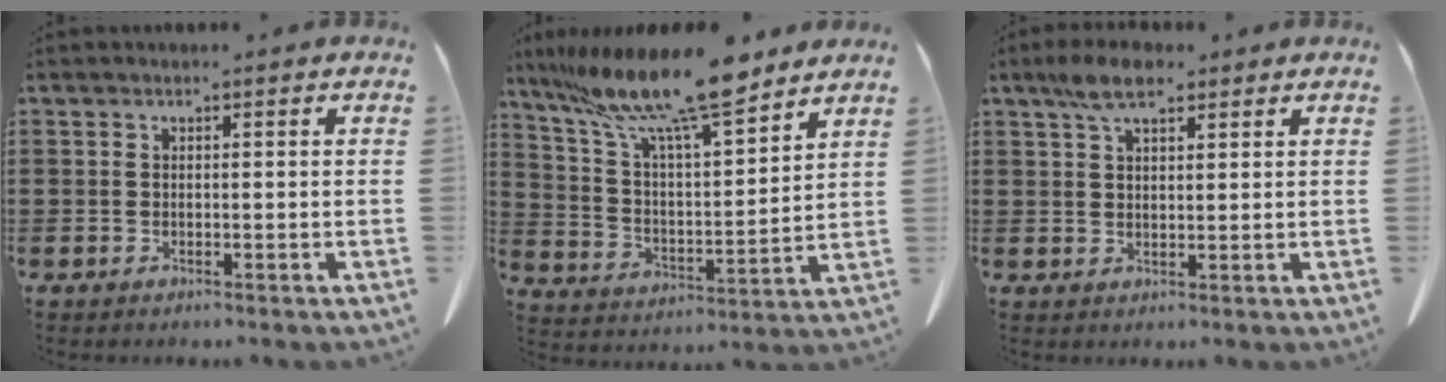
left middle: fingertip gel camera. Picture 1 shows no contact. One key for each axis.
{"total": 14.2, "fx": 11.3, "fy": 1.4, "fz": 8.5, "tx": -0.181, "ty": -0.073, "tz": 0.192}
{"total": 5.6, "fx": 3.6, "fy": 1.9, "fz": 3.8, "tx": -0.083, "ty": 0.005, "tz": 0.066}